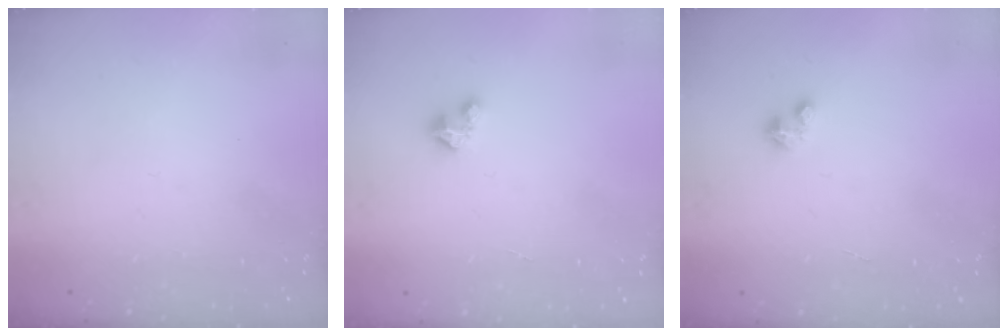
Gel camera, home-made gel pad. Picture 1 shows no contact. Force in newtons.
{"total": 1.5, "press": 1.5, "slide": 0.2}
{"total": 0.9, "press": 0.9, "slide": 0.3}